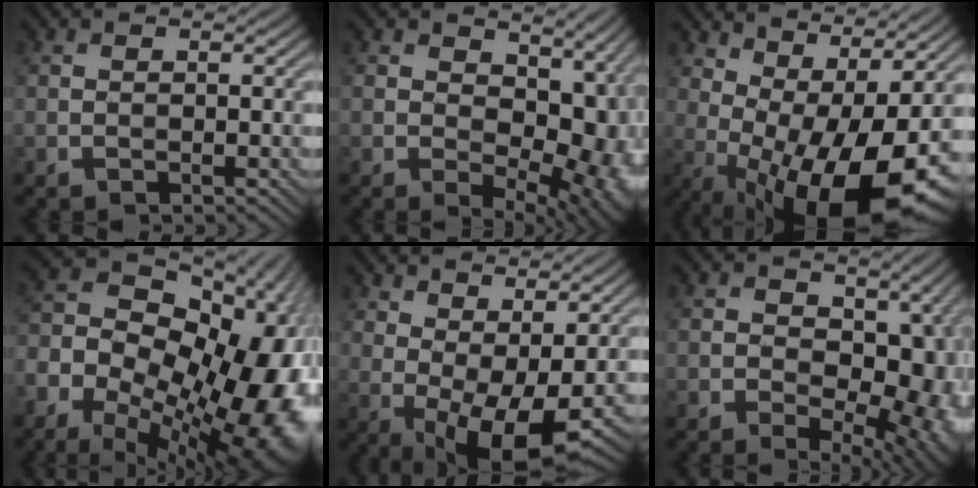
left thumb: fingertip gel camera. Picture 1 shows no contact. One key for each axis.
{"total": 14.7, "fx": 0.3, "fy": 8.9, "fz": 11.7, "tx": -0.123, "ty": -0.014, "tz": 0.035}
{"total": 17.1, "fx": -0.7, "fy": 7.3, "fz": 15.5, "tx": -0.205, "ty": -0.008, "tz": 0.016}
{"total": 21.8, "fx": -6.6, "fy": 14.2, "fz": 15.2, "tx": -0.260, "ty": -0.018, "tz": -0.088}
{"total": 10.7, "fx": 1.1, "fy": 4.8, "fz": 9.5, "tx": -0.153, "ty": 0.002, "tz": 0.034}
{"total": 14.8, "fx": -2.8, "fy": 9.1, "fz": 11.3, "tx": -0.118, "ty": -0.005, "tz": -0.012}